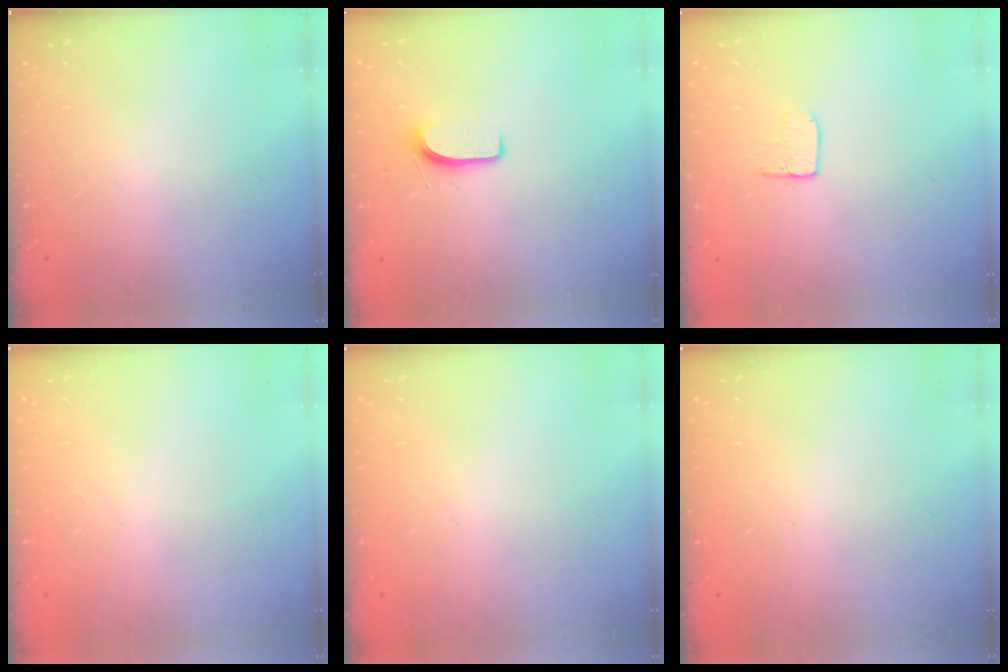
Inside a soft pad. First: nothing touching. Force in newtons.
{"total": 6.1, "press": 6.1, "slide": 0.6}
{"total": 6.1, "press": 6.1, "slide": 0.4}
{"total": 0.0}
{"total": 0.0}
{"total": 0.0}